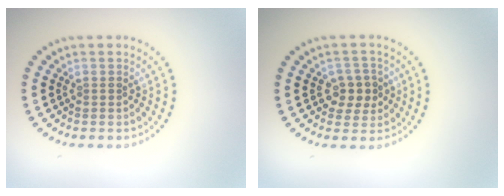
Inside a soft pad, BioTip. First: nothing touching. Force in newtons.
{"total": 2.7, "press": 2.6, "slide": 0.8}